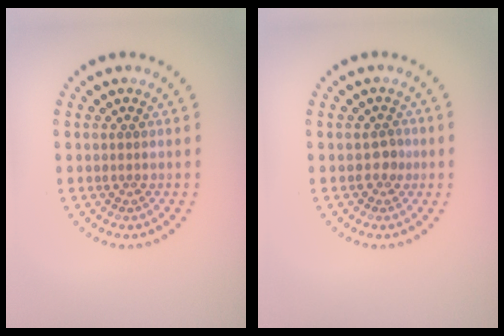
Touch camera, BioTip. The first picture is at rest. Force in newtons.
{"total": 1.0, "press": 0.9, "slide": 0.5}